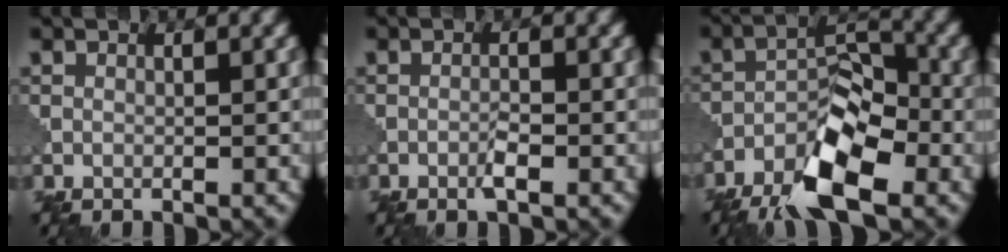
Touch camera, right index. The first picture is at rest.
{"total": 1.2, "force": [-0.6, 0.1, 1.0], "torque": [-0.019, 0.002, -0.014]}
{"total": 7.9, "force": [-4.8, 2.8, 5.5], "torque": [-0.090, 0.009, -0.093]}